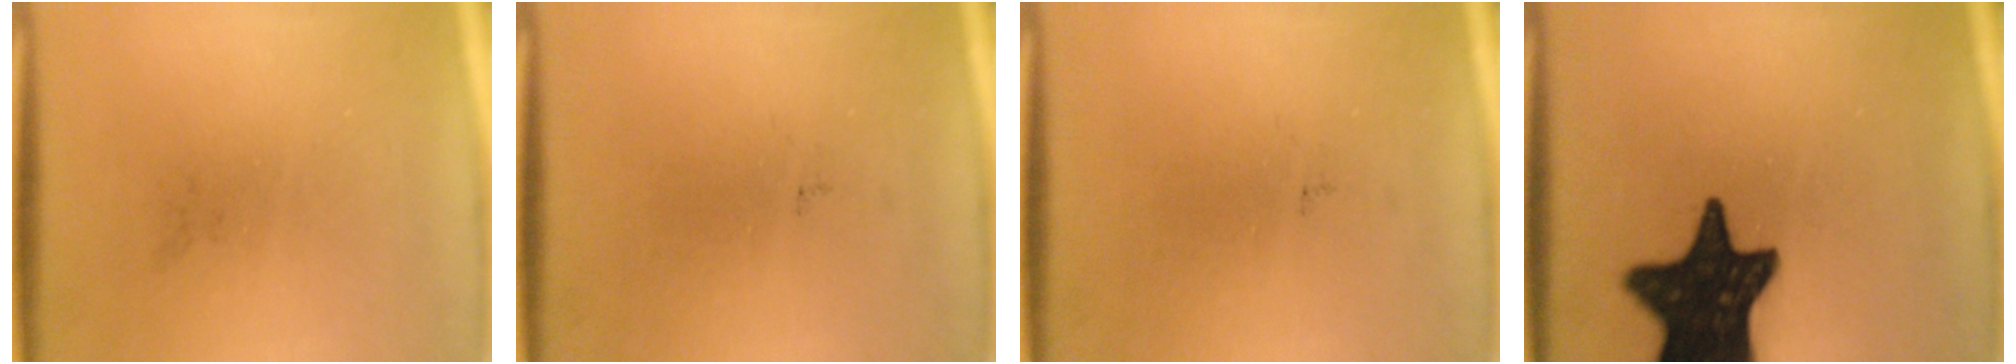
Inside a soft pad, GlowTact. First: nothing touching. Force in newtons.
{"total": 0.0}
{"total": 0.0}
{"total": 18.1}